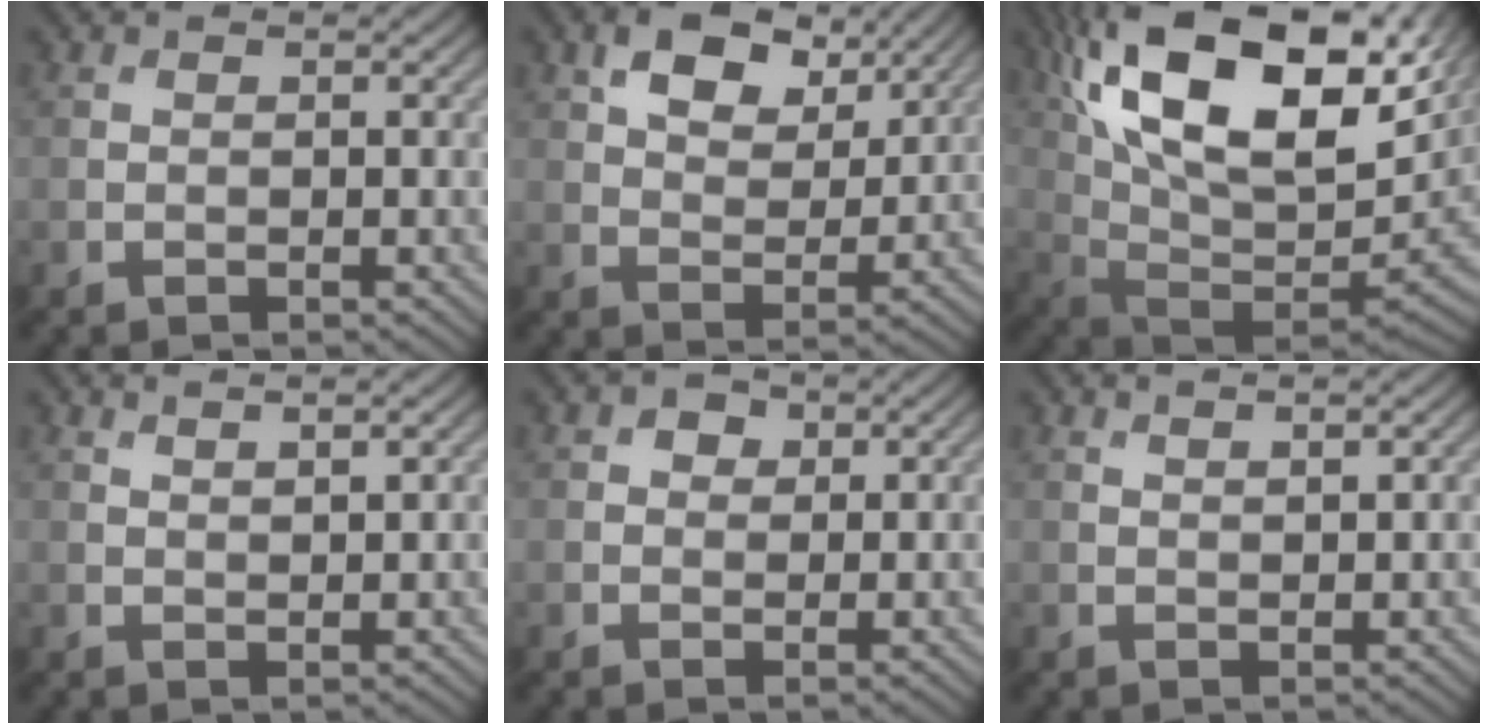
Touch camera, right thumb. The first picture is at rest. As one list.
[{"total": 8.0, "force": [4.5, 4.5, 4.9], "torque": [-0.092, -0.001, 0.078]}, {"total": 21.2, "force": [9.6, 10.2, 16.0], "torque": [-0.292, 0.031, 0.169]}, {"total": 1.7, "force": [1.4, 0.2, 1.0], "torque": [-0.015, -0.001, 0.022]}, {"total": 1.9, "force": [0.8, 1.5, 0.9], "torque": [-0.013, 0.002, 0.009]}, {"total": 1.4, "force": [1.1, 0.1, 0.8], "torque": [-0.013, -0.002, 0.018]}]